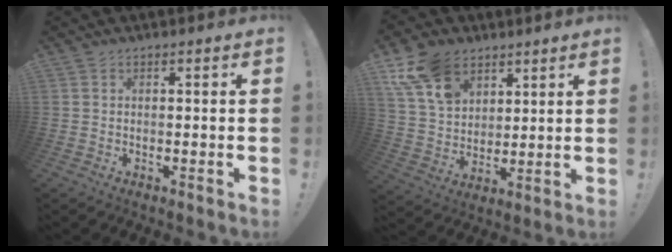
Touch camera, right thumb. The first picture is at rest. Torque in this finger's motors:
{"motor_torque": [1.41, 2.10, 0.62, 1.09, 0.05]}